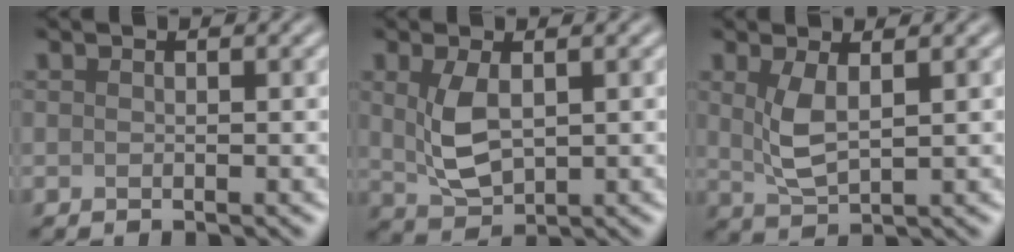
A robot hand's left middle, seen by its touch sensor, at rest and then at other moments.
{"total": 3.9, "force": [0.7, 2.1, 3.2], "torque": [-0.076, -0.002, 0.020]}
{"total": 3.1, "force": [0.9, 1.1, 2.7], "torque": [-0.063, -0.005, 0.024]}